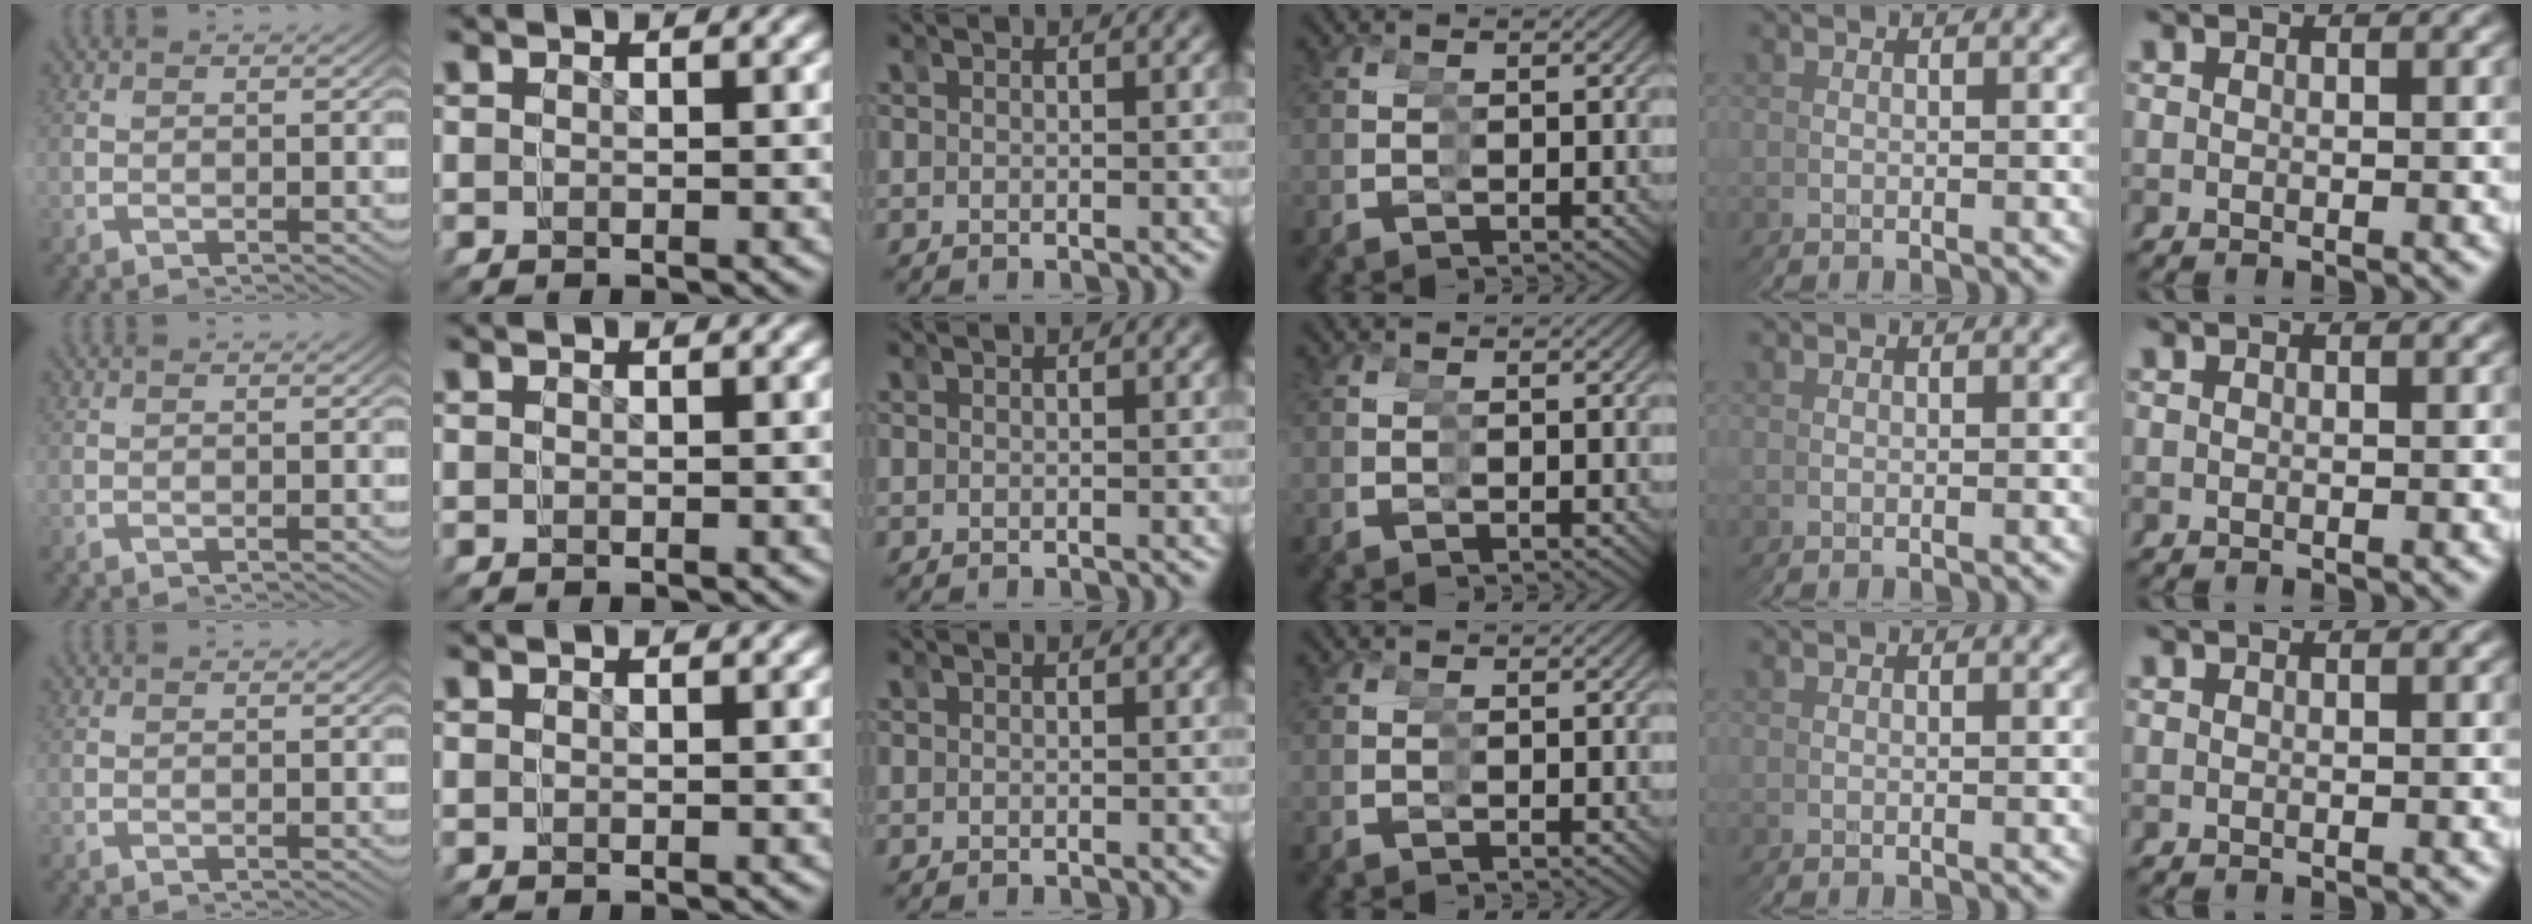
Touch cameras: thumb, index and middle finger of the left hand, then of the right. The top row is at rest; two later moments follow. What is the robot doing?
{"motion": "reach", "object": "drawer"}